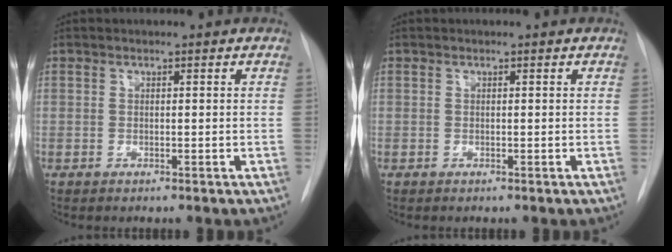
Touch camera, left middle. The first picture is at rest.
{"total": 0.0}